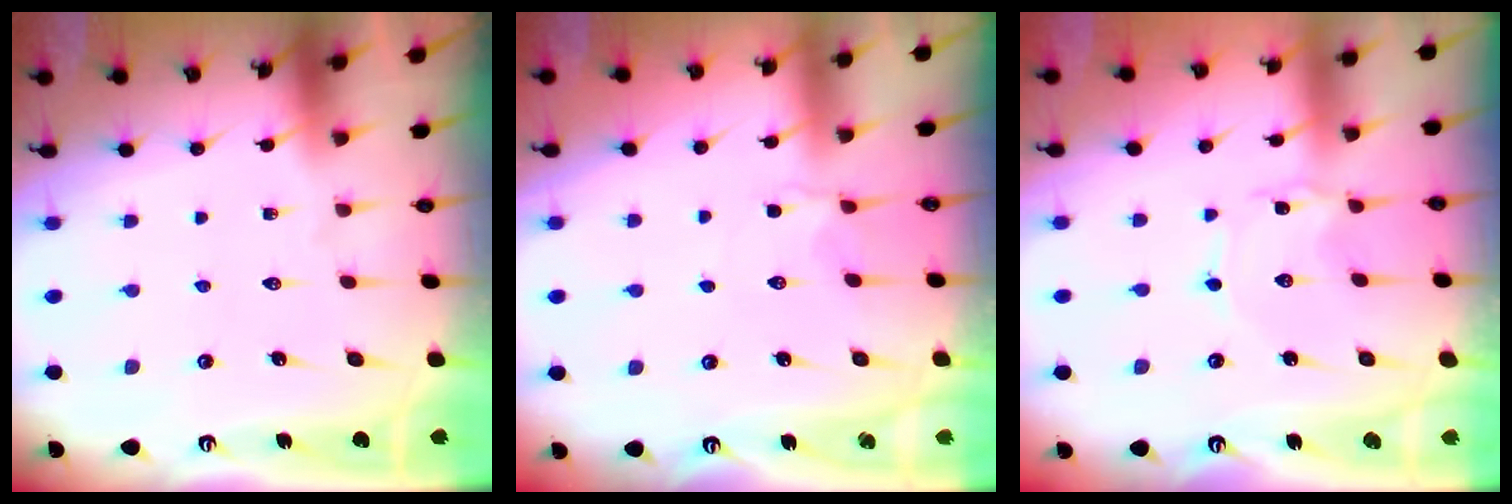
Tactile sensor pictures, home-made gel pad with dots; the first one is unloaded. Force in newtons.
{"total": 2.3, "press": 2.0, "slide": 1.2}
{"total": 0.6, "press": 0.6, "slide": 0.1}